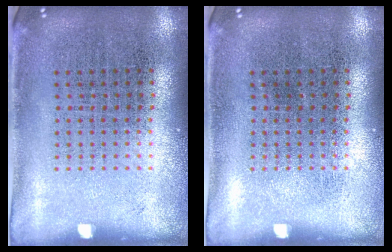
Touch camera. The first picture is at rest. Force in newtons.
{"total": 0.0}